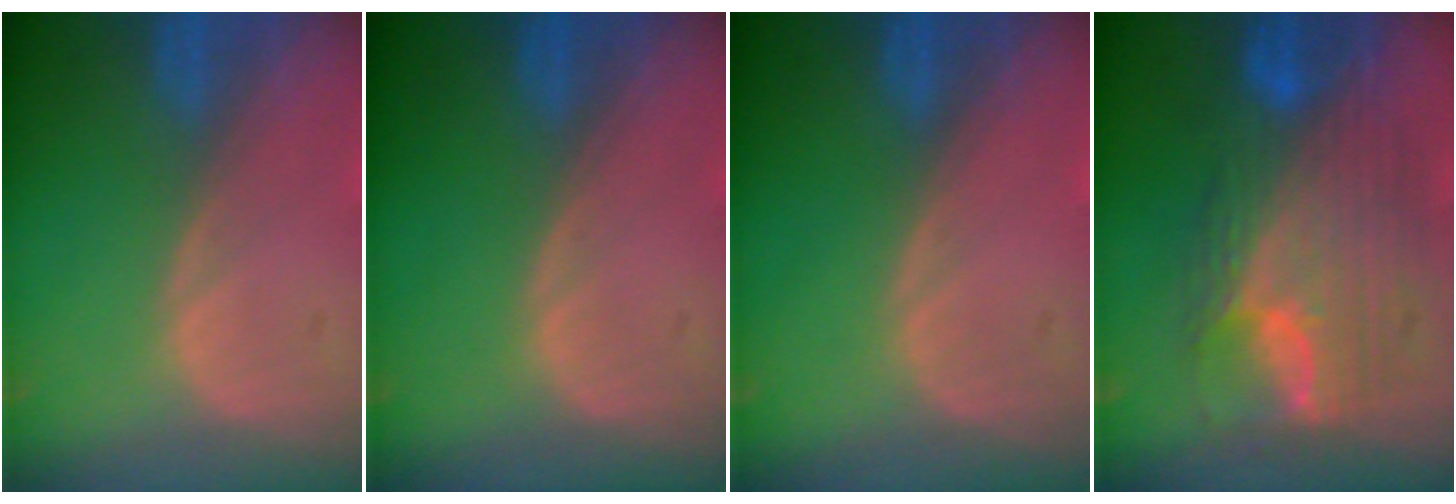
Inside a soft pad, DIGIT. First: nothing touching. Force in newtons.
{"total": 0.0}
{"total": 0.0}
{"total": 11.9, "press": 11.8, "slide": 1.0}